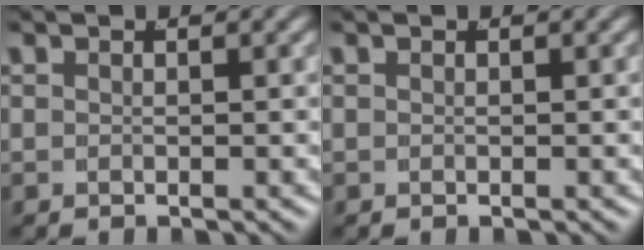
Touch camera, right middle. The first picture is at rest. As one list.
[{"total": 0.0}]